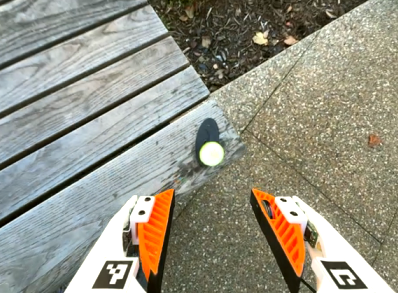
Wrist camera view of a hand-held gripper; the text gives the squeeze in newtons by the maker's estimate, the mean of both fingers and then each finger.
{"total": 0.0}